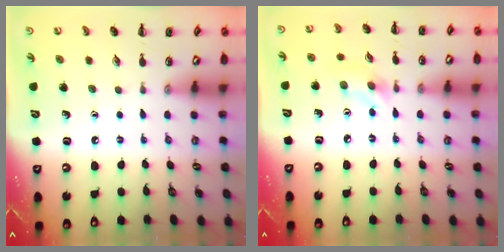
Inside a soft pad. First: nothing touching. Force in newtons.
{"total": 2.7, "press": 2.6, "slide": 0.6}